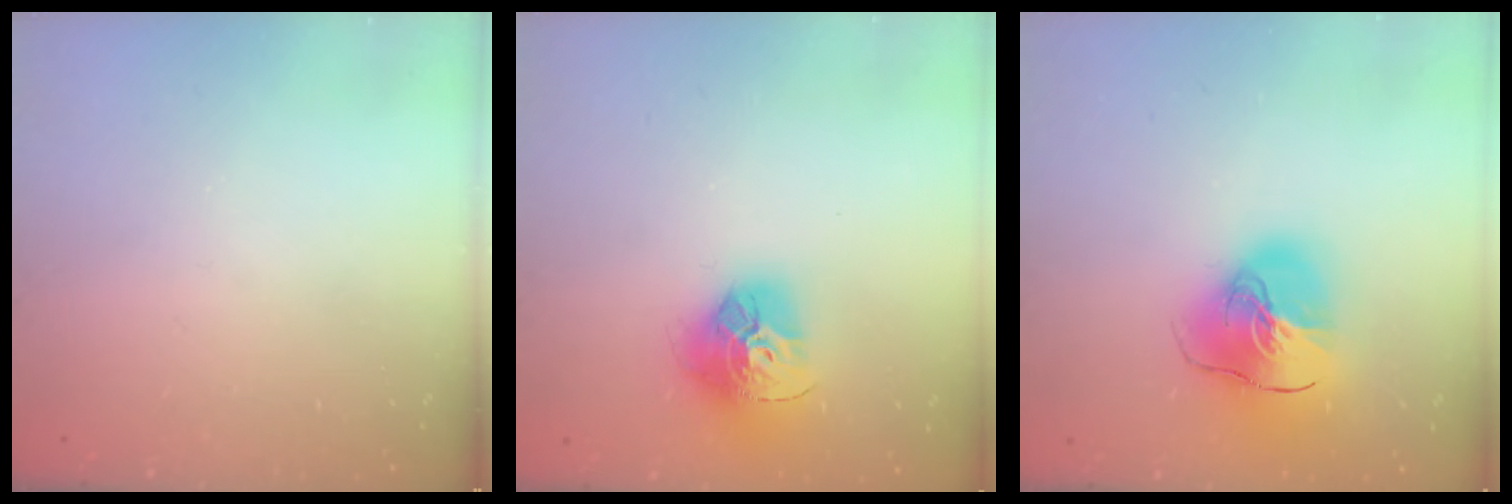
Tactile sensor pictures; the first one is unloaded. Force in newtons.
{"total": 15.9, "press": 15.9, "slide": 1.6}
{"total": 18.1, "press": 17.9, "slide": 2.6}